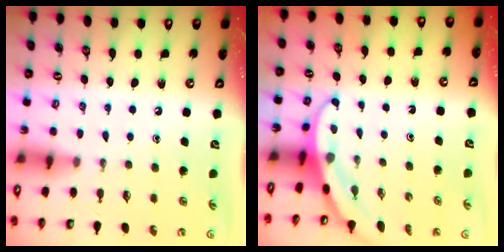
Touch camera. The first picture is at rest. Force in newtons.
{"total": 3.2, "press": 3.2, "slide": 0.2}